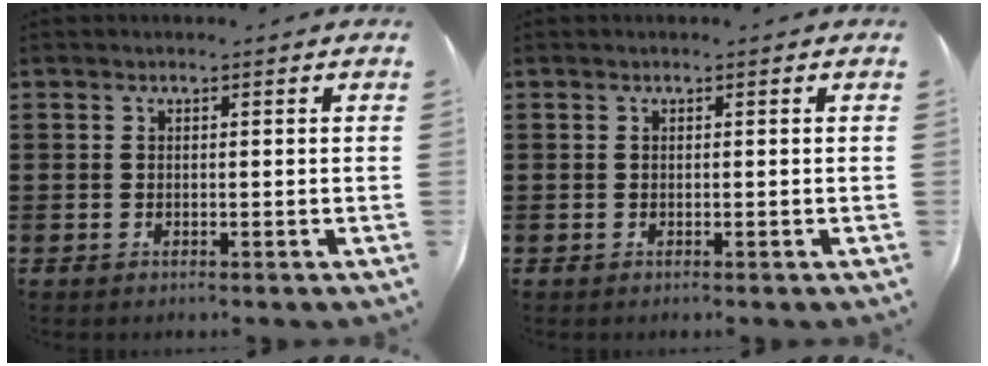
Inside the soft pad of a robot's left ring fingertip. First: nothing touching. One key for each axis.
{"total": 0.0}